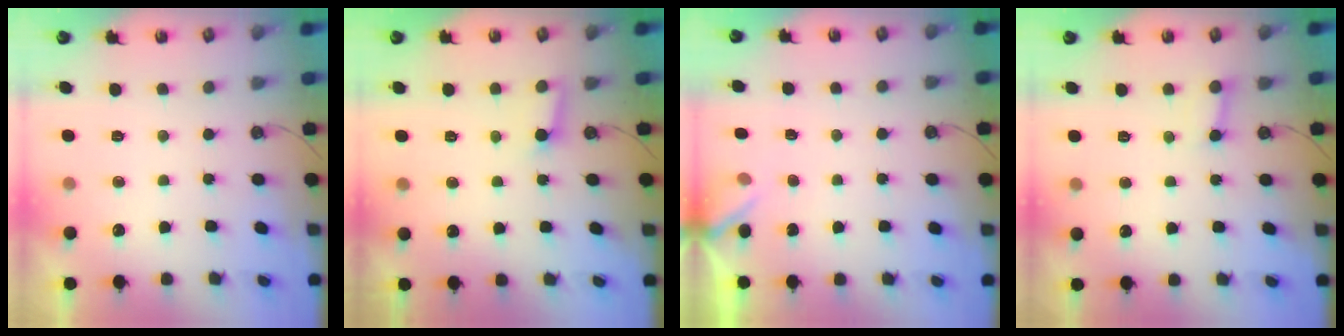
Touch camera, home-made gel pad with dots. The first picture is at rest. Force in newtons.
{"total": 3.0, "press": 2.9, "slide": 0.3}
{"total": 2.9, "press": 2.9, "slide": 0.3}
{"total": 2.6, "press": 2.6, "slide": 0.3}